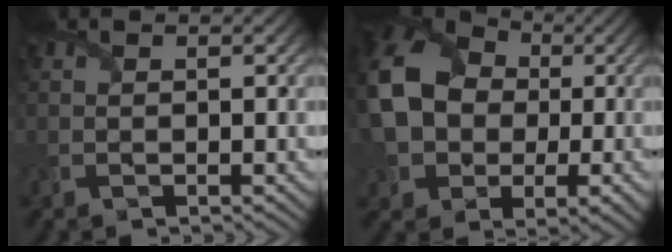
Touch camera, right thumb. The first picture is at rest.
{"total": 17.5, "force": [1.0, 13.9, 10.5], "torque": [-0.269, -0.023, 0.018]}